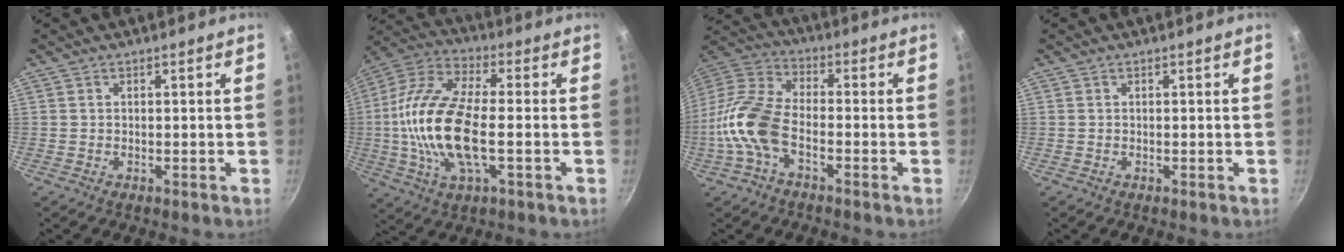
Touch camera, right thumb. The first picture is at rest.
{"total": 18.8, "force": [-1.9, 7.8, 17.0], "torque": [-0.341, 0.022, -0.053]}
{"total": 13.0, "force": [-4.4, 6.9, 10.0], "torque": [-0.194, 0.041, -0.105]}
{"total": 0.0}